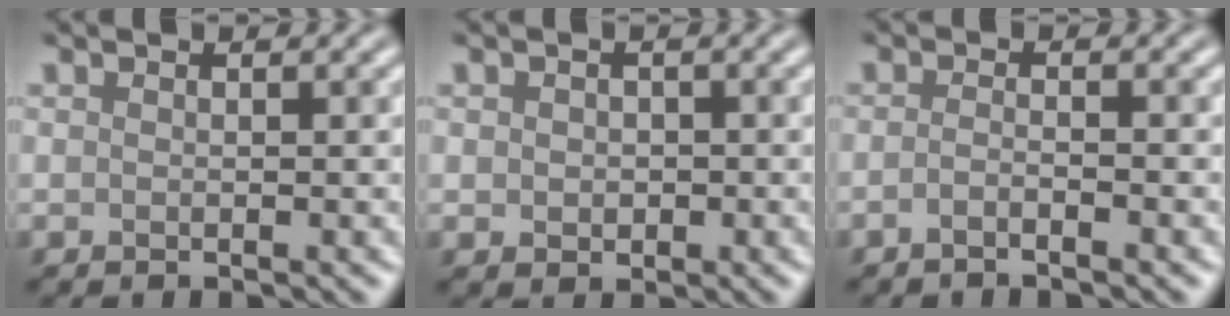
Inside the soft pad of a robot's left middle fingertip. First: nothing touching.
{"total": 1.5, "force": [0.0, 1.3, 0.7], "torque": [-0.010, -0.003, -0.002]}
{"total": 1.4, "force": [-0.9, 0.3, 1.0], "torque": [-0.015, -0.004, -0.024]}